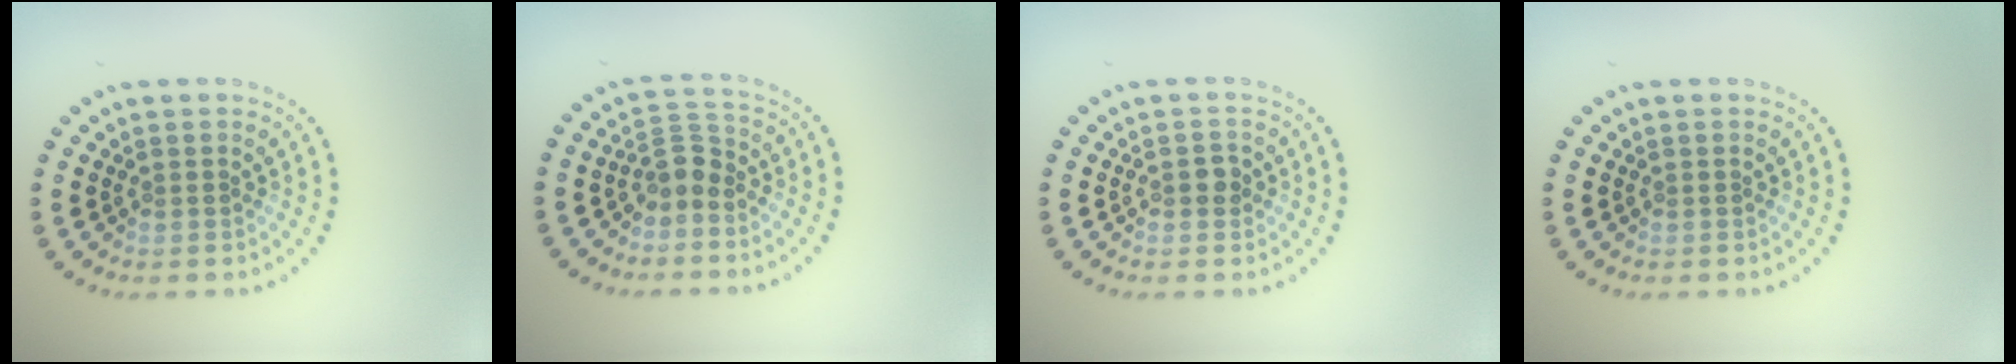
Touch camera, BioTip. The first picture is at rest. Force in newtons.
{"total": 2.2, "press": 1.8, "slide": 1.4}
{"total": 1.2, "press": 1.2, "slide": 0.2}
{"total": 0.0}